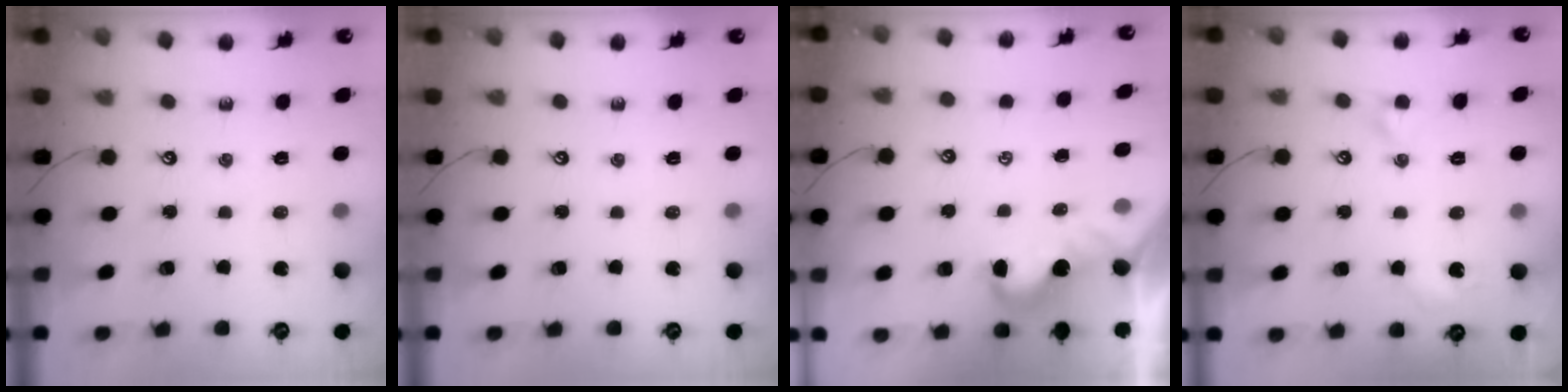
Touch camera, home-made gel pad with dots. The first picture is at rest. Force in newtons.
{"total": 0.0}
{"total": 2.0, "press": 1.9, "slide": 0.6}
{"total": 2.1, "press": 2.1, "slide": 0.1}